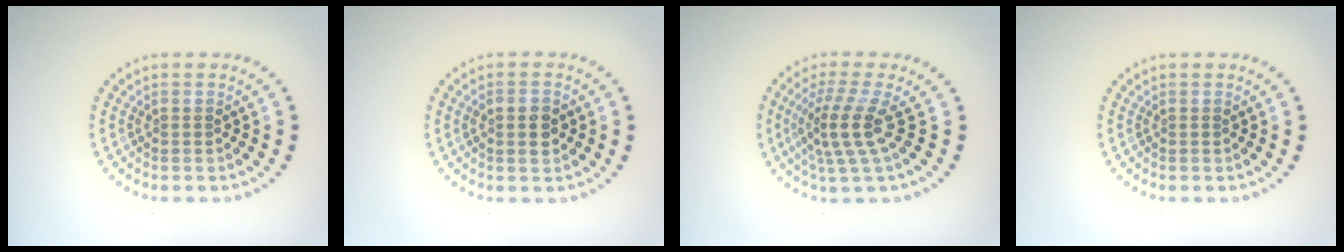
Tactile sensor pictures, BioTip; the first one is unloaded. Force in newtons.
{"total": 2.0, "press": 2.0, "slide": 0.3}
{"total": 3.7, "press": 2.7, "slide": 2.6}
{"total": 0.0}